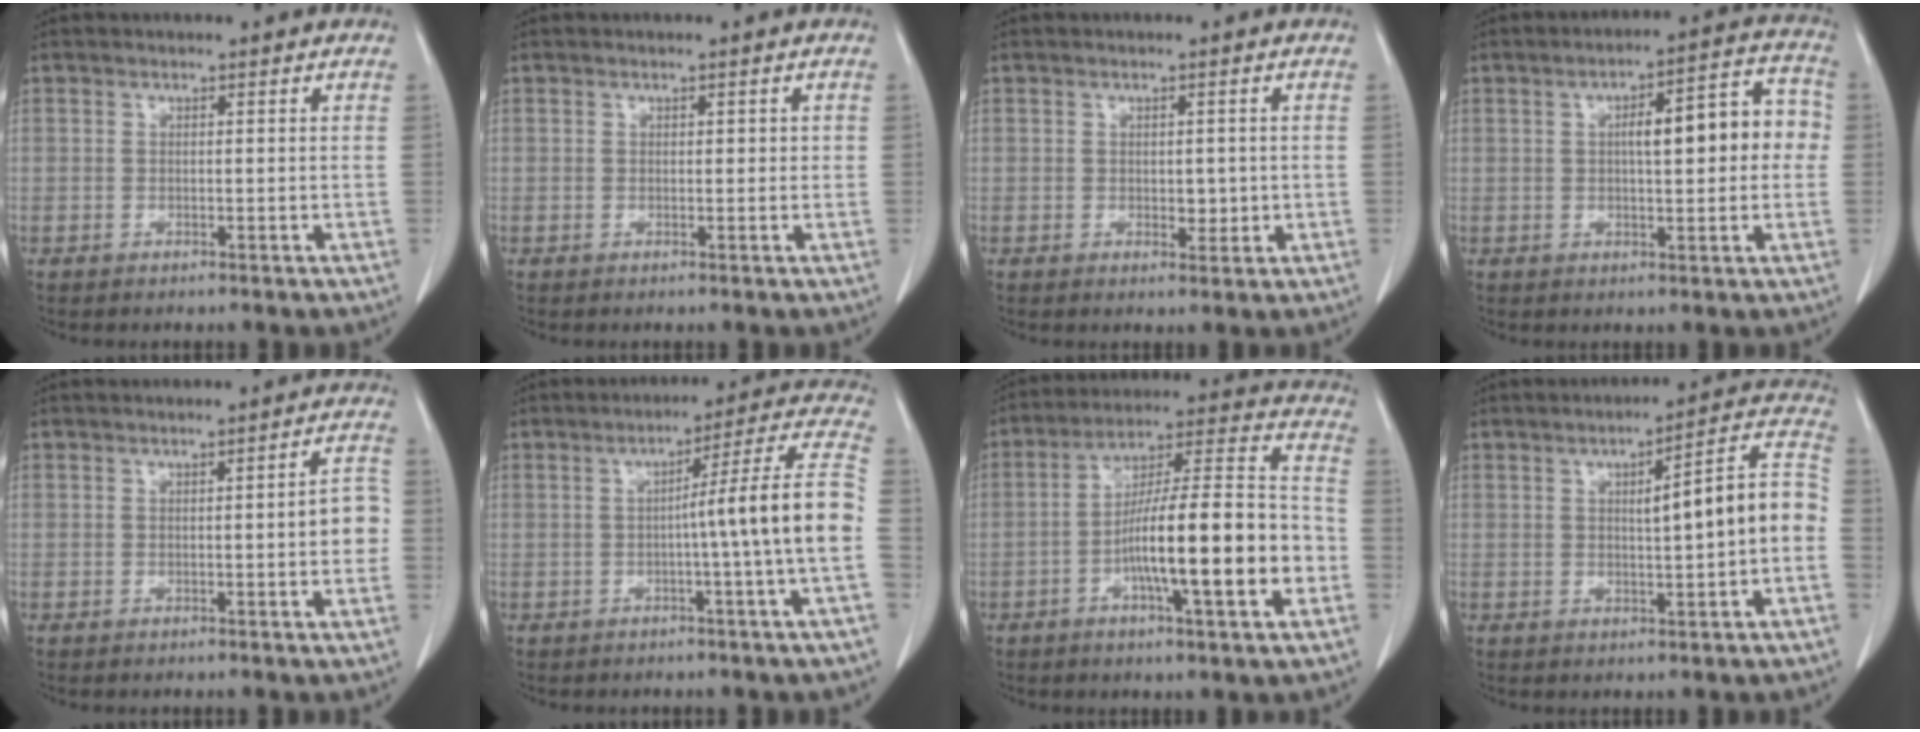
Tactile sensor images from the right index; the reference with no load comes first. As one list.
[{"total": 1.1, "force": [0.2, 0.6, 0.9], "torque": [-0.011, 0.004, 0.005]}, {"total": 2.2, "force": [0.0, 1.4, 1.7], "torque": [-0.019, 0.000, 0.008]}, {"total": 10.7, "force": [0.9, 3.0, 10.3], "torque": [-0.138, 0.039, 0.014]}, {"total": 4.1, "force": [-0.5, 0.7, 4.0], "torque": [-0.043, 0.009, -0.009]}, {"total": 11.8, "force": [-1.8, -2.1, 11.5], "torque": [-0.156, 0.016, -0.028]}, {"total": 18.6, "force": [-5.0, 1.9, 17.8], "torque": [-0.288, 0.011, -0.077]}, {"total": 11.1, "force": [-0.4, 1.0, 11.0], "torque": [-0.142, 0.030, -0.006]}]